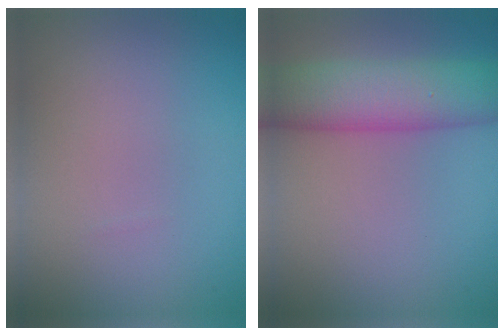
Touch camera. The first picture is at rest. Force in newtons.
{"total": 7.9, "press": 7.9, "slide": 0.4}